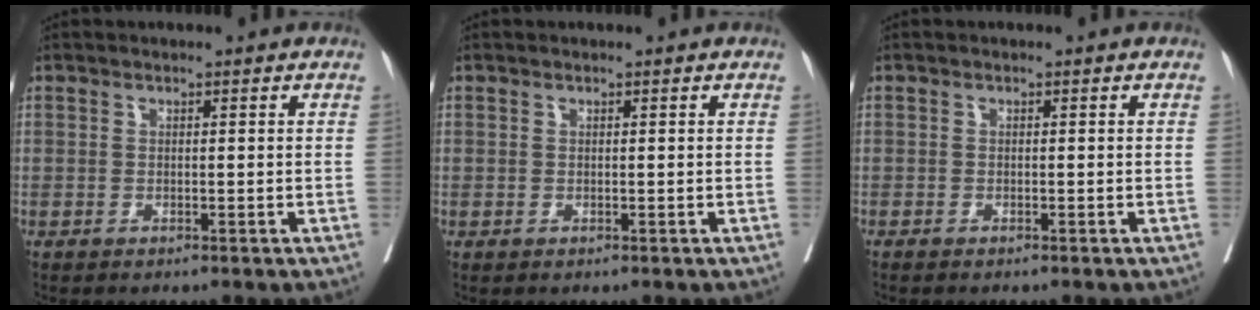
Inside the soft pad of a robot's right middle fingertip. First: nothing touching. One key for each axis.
{"total": 0.0}
{"total": 0.5, "fx": -0.5, "fy": -0.1, "fz": 0.1, "tx": -0.008, "ty": -0.003, "tz": -0.013}